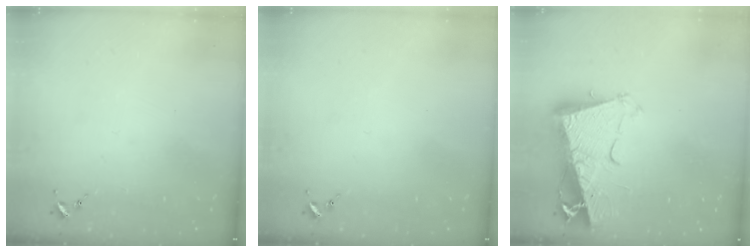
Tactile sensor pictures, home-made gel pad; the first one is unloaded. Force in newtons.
{"total": 0.0}
{"total": 14.0, "press": 13.9, "slide": 1.6}